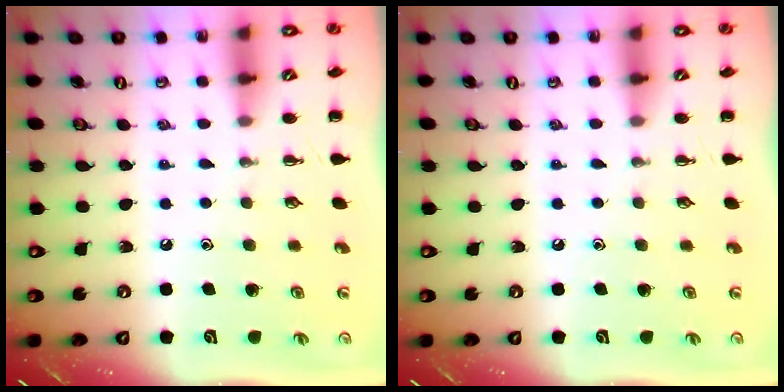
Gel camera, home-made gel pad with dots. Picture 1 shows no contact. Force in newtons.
{"total": 0.0}